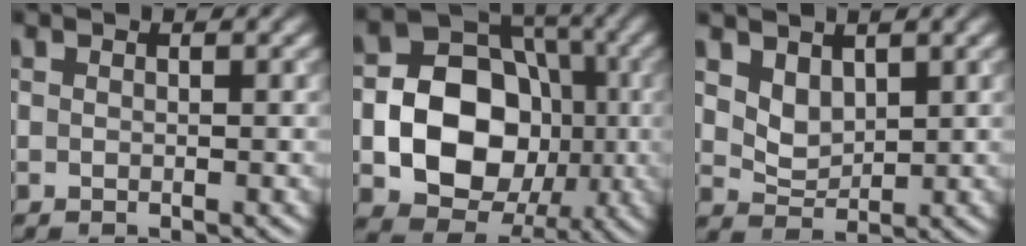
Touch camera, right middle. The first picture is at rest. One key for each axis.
{"total": 11.8, "fx": -2.0, "fy": 9.2, "fz": 7.2, "tx": -0.096, "ty": -0.001, "tz": -0.055}
{"total": 2.5, "fx": 1.4, "fy": 1.6, "fz": 1.2, "tx": -0.029, "ty": -0.009, "tz": 0.029}